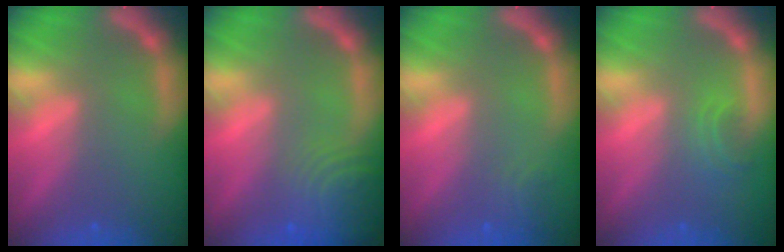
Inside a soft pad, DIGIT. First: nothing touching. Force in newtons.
{"total": 7.4}
{"total": 1.4}
{"total": 1.9}